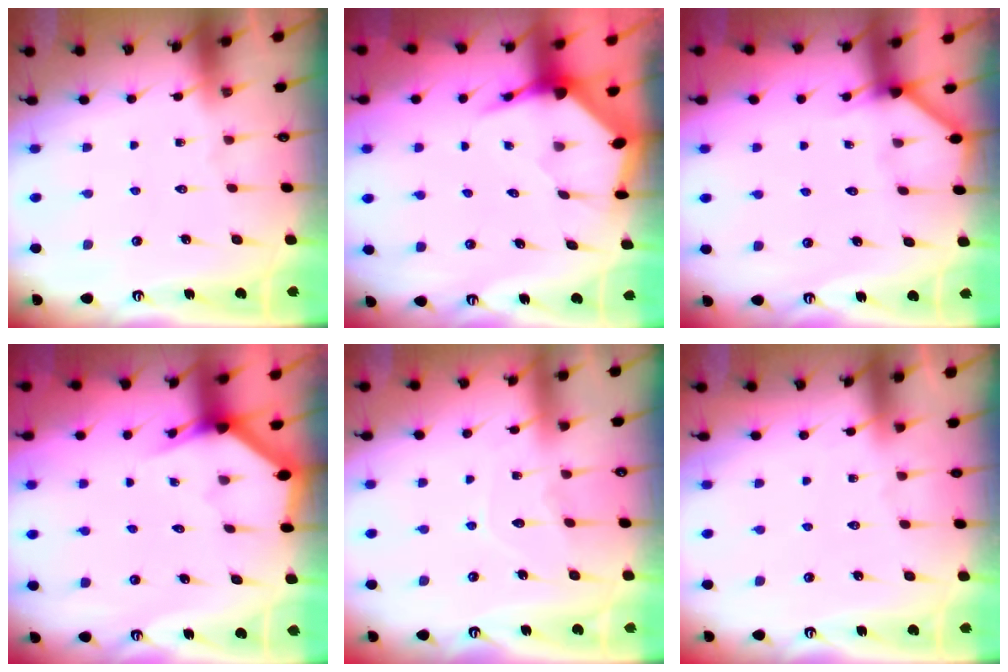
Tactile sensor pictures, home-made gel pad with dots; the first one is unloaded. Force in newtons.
{"total": 3.9, "press": 3.9, "slide": 0.5}
{"total": 2.9, "press": 2.9, "slide": 0.3}
{"total": 3.0, "press": 3.0, "slide": 0.1}
{"total": 5.5, "press": 5.4, "slide": 0.6}
{"total": 2.2, "press": 2.2, "slide": 0.3}